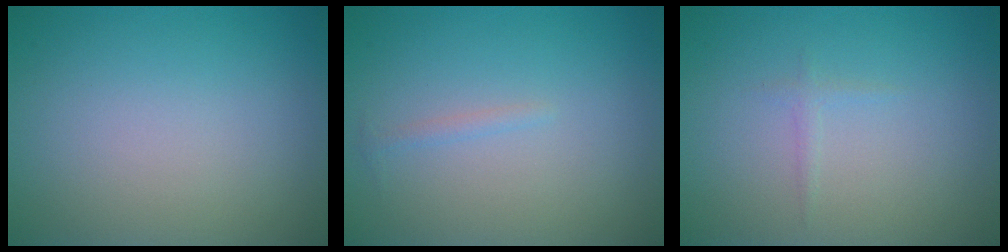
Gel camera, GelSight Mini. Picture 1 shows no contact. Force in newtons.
{"total": 0.6, "press": 0.6, "slide": 0.1}
{"total": 0.6, "press": 0.6, "slide": 0.0}